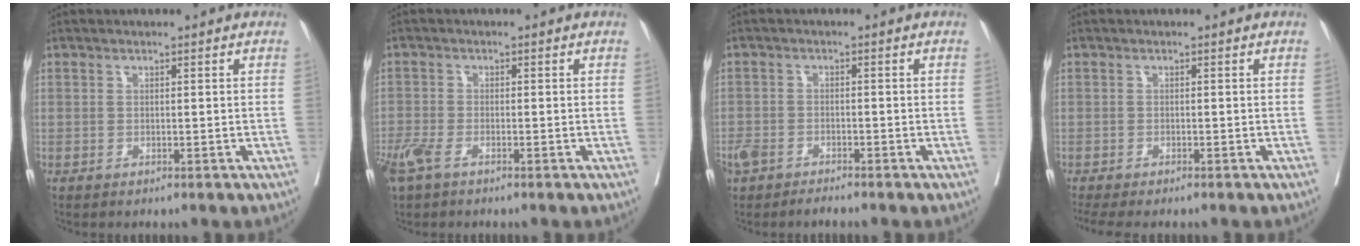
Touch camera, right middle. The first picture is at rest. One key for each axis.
{"total": 4.2, "fx": -2.7, "fy": 1.5, "fz": 2.8, "tx": -0.068, "ty": -0.008, "tz": -0.054}
{"total": 4.4, "fx": -3.6, "fy": 1.8, "fz": 1.9, "tx": -0.037, "ty": -0.001, "tz": -0.067}
{"total": 5.3, "fx": -4.5, "fy": 0.9, "fz": 2.5, "tx": -0.035, "ty": -0.010, "tz": -0.072}